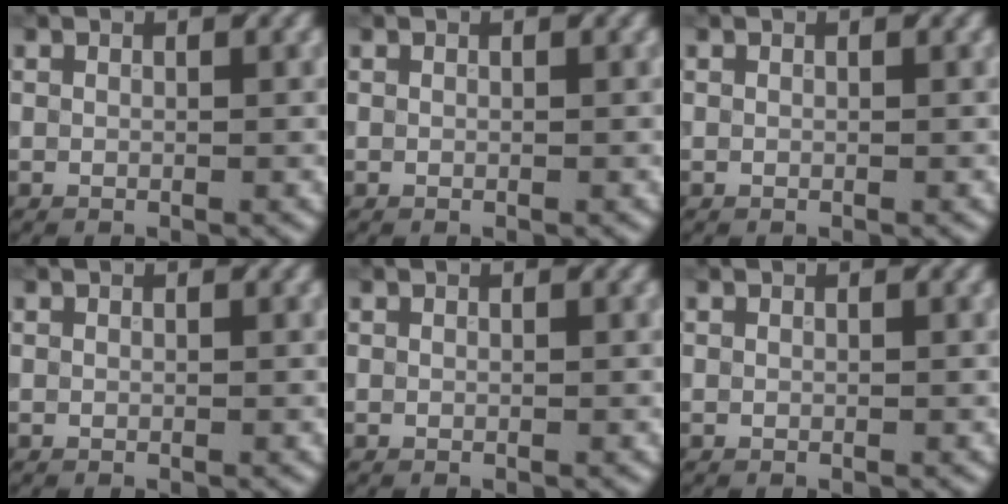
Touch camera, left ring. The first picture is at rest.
{"total": 0.0}
{"total": 0.0}
{"total": 0.0}
{"total": 0.0}
{"total": 0.0}